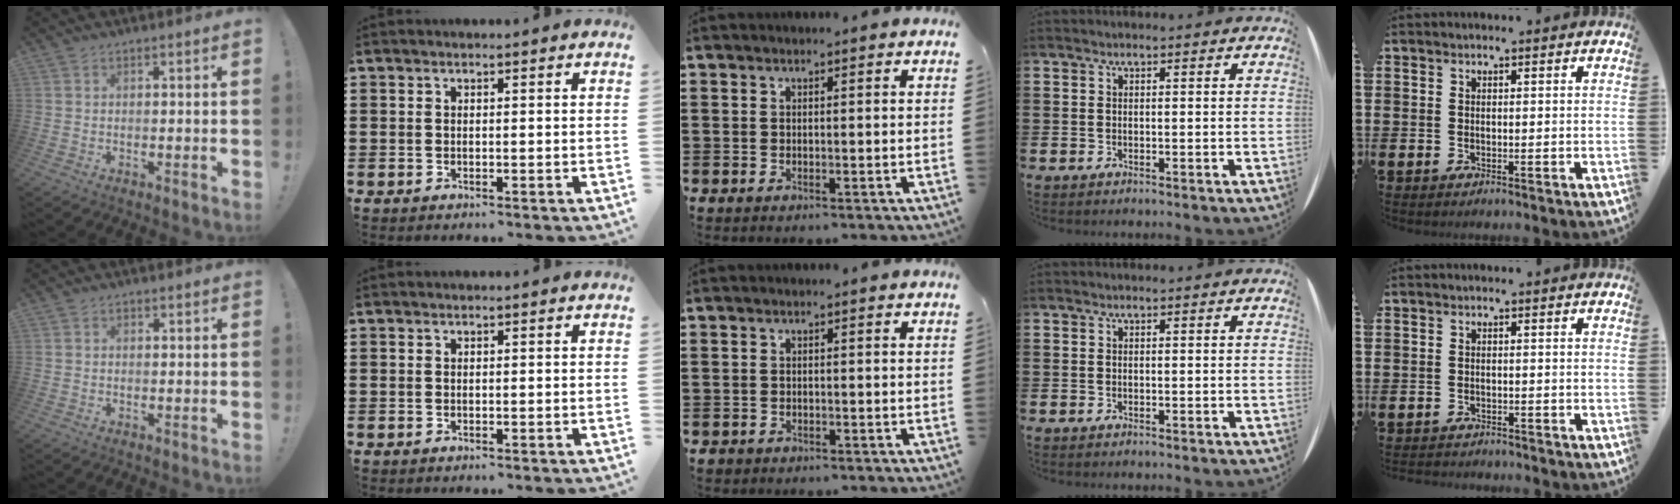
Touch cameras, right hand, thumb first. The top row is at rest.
{"thumb": {"total": 0.5, "force": [-0.1, 0.5, 0.1], "torque": [0.004, -0.001, -0.004]}, "middle": {"total": 0.6, "force": [-0.6, 0.2, 0.0], "torque": [-0.002, -0.002, -0.014]}, "little": {"total": 0.9, "force": [-0.9, 0.1, -0.1], "torque": [-0.003, 0.002, -0.019]}}